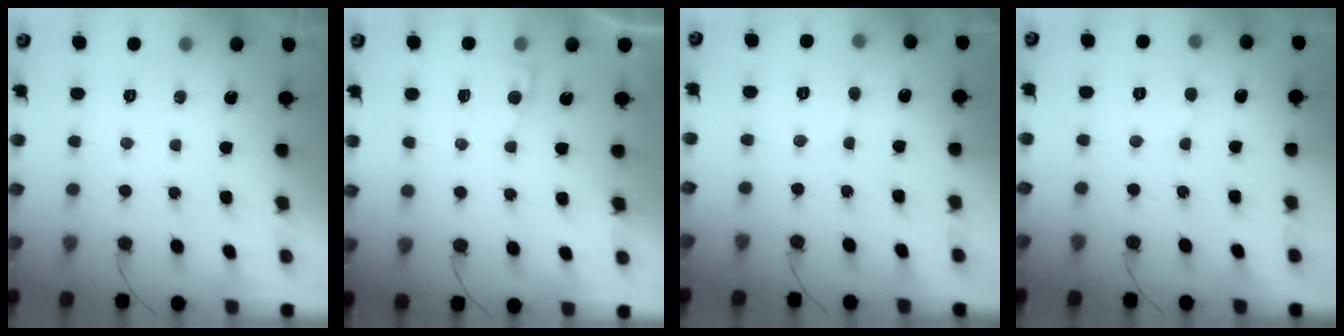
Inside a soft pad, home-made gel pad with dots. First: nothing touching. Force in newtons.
{"total": 2.1, "press": 2.1, "slide": 0.3}
{"total": 2.2, "press": 2.2, "slide": 0.2}
{"total": 2.6, "press": 2.6, "slide": 0.2}